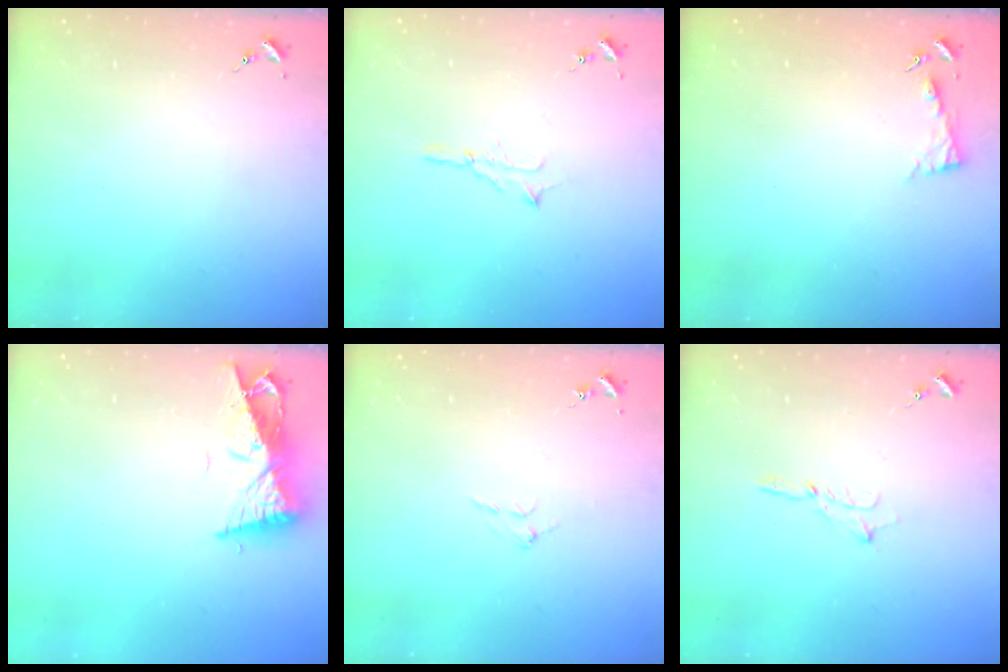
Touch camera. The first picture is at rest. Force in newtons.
{"total": 4.7, "press": 4.7, "slide": 0.5}
{"total": 3.9, "press": 3.9, "slide": 0.4}
{"total": 9.7, "press": 9.7, "slide": 0.7}
{"total": 5.0, "press": 5.0, "slide": 0.9}
{"total": 2.5, "press": 2.5, "slide": 0.2}